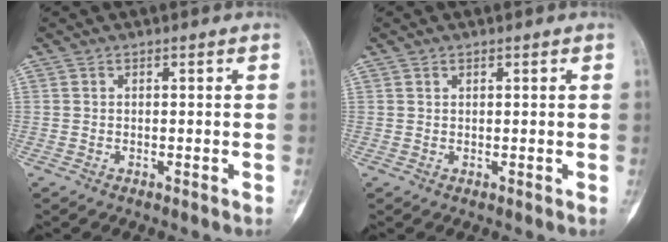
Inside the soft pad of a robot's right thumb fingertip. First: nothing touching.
{"total": 0.5, "force": [0.4, 0.3, 0.2], "torque": [-0.004, -0.002, 0.006]}